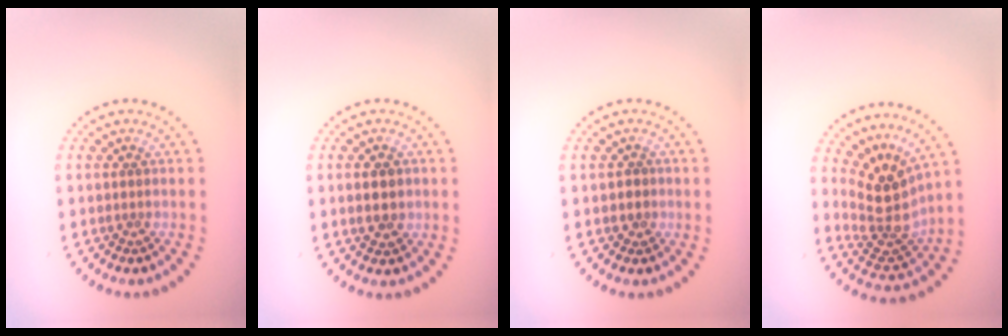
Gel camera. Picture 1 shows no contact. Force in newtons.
{"total": 2.4, "press": 2.4, "slide": 0.3}
{"total": 0.8, "press": 0.7, "slide": 0.5}
{"total": 4.4, "press": 3.3, "slide": 2.9}